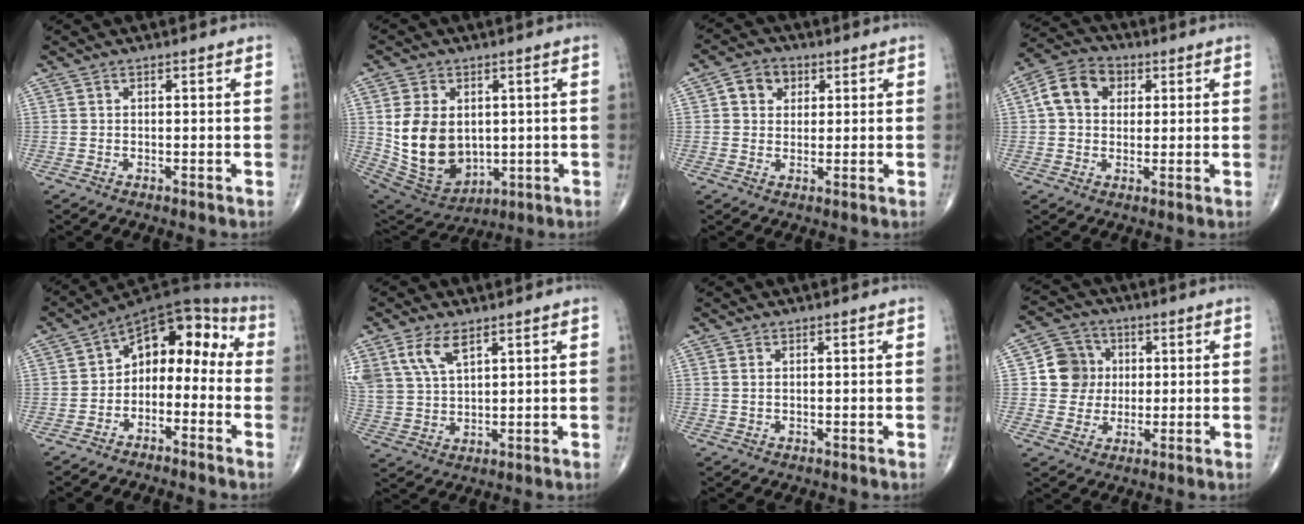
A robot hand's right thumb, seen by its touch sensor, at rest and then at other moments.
{"total": 14.6, "force": [1.0, 10.5, 10.0], "torque": [-0.158, -0.012, 0.049]}
{"total": 5.1, "force": [1.7, 4.2, 2.3], "torque": [-0.012, 0.003, 0.023]}
{"total": 8.7, "force": [2.0, 6.7, 5.1], "torque": [-0.076, 0.015, 0.026]}
{"total": 11.8, "force": [-2.4, 7.8, 8.5], "torque": [-0.086, 0.072, -0.054]}
{"total": 8.2, "force": [4.6, 4.0, 5.5], "torque": [-0.114, -0.008, 0.099]}
{"total": 0.7, "force": [0.3, 0.2, 0.6], "torque": [-0.020, 0.004, 0.008]}
{"total": 8.4, "force": [1.0, 7.9, 2.7], "torque": [-0.011, 0.005, 0.012]}